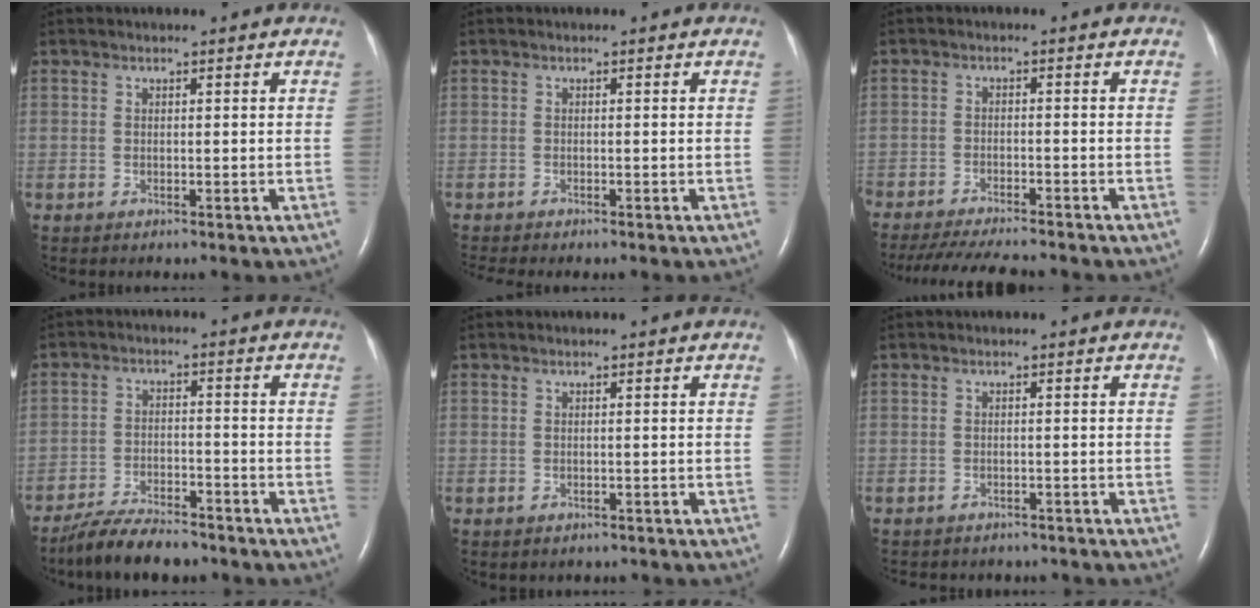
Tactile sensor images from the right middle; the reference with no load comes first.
{"total": 2.4, "force": [-2.2, 0.1, 1.1], "torque": [-0.015, -0.005, -0.031]}
{"total": 13.4, "force": [-11.9, 2.0, 6.0], "torque": [-0.103, -0.026, -0.173]}
{"total": 8.6, "force": [-7.5, 2.0, 3.7], "torque": [-0.069, -0.018, -0.130]}
{"total": 1.3, "force": [-1.1, 0.7, 0.2], "torque": [-0.006, 0.000, -0.012]}
{"total": 6.9, "force": [-6.1, 2.6, 1.7], "torque": [-0.023, 0.004, -0.067]}